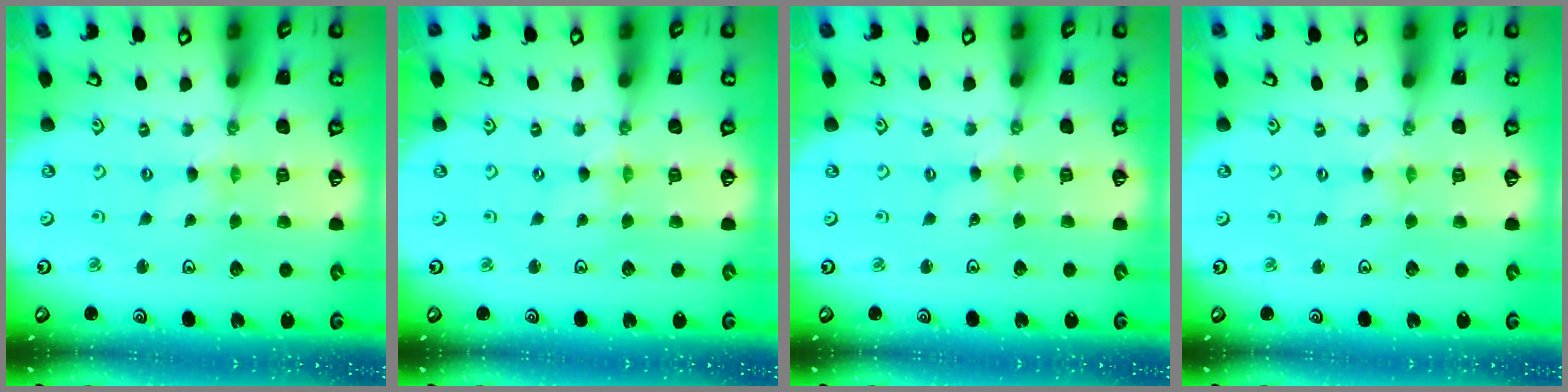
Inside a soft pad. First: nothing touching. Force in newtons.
{"total": 0.0}
{"total": 0.0}
{"total": 0.0}